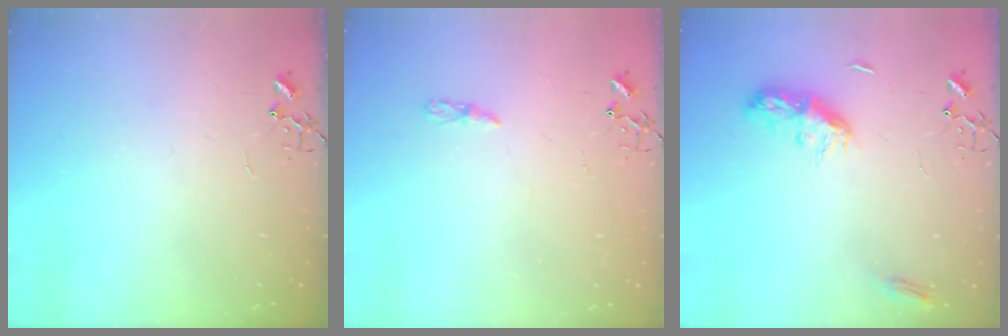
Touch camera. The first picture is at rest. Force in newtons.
{"total": 3.2, "press": 3.2, "slide": 0.4}
{"total": 9.9, "press": 9.9, "slide": 0.1}